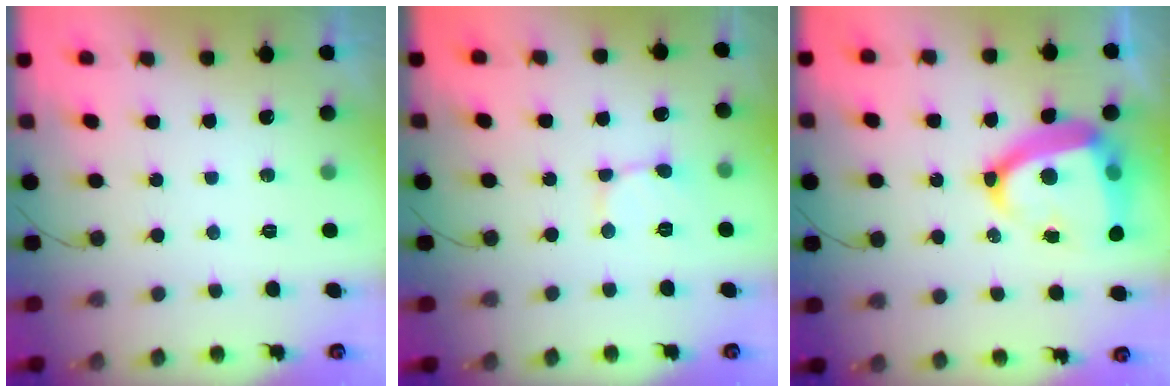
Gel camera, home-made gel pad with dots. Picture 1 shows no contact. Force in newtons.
{"total": 2.9, "press": 2.9, "slide": 0.2}
{"total": 17.2, "press": 17.0, "slide": 2.2}